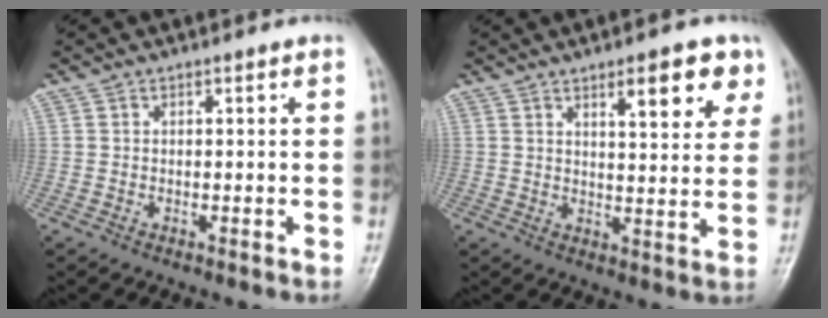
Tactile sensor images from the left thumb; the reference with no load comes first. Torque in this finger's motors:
{"motor_torque": [0.08, 0.23, -0.08, 0.07, 0.13]}